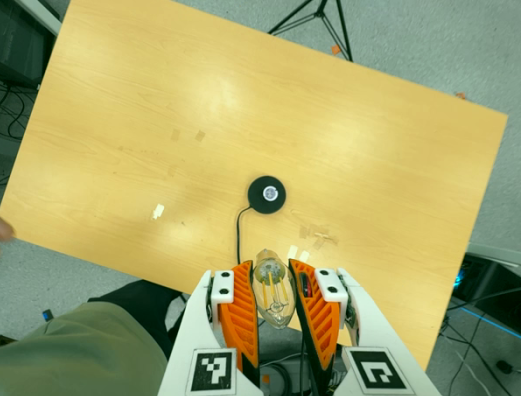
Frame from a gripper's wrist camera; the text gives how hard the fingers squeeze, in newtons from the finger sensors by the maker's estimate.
{"total": 19.9, "left": 21.7, "right": 18.0}